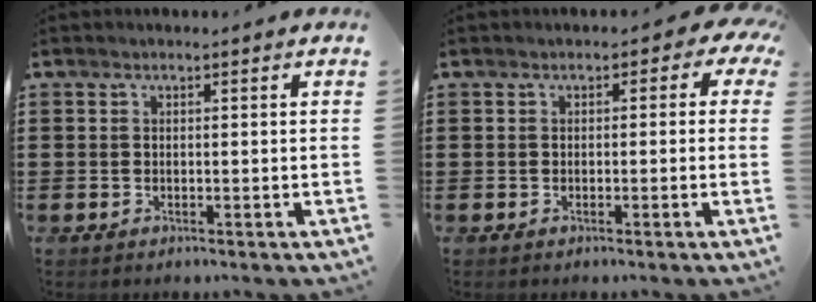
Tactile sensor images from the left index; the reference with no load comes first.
{"total": 1.5, "force": [-0.6, 0.9, 1.0], "torque": [-0.024, 0.007, -0.015]}